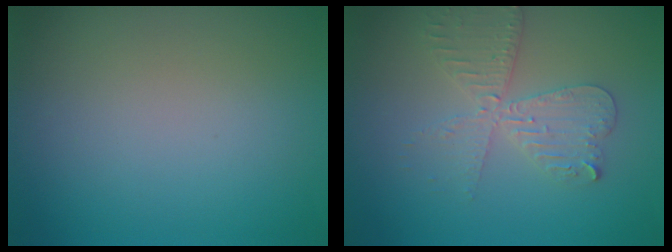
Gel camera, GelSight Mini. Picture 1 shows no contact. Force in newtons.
{"total": 4.0, "press": 3.5, "slide": 2.0}